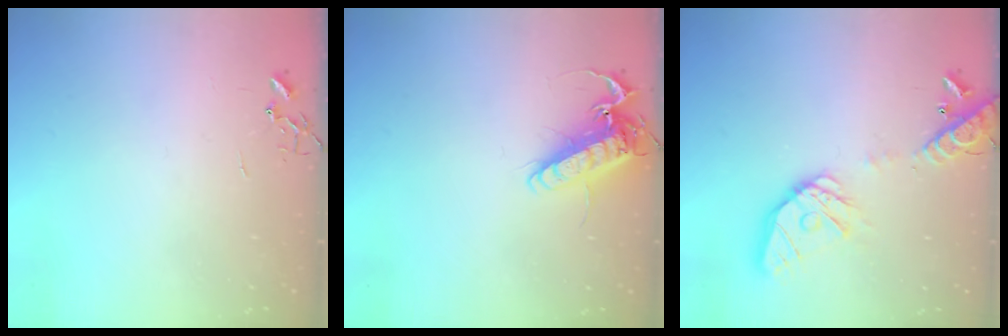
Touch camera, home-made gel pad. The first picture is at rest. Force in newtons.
{"total": 14.8, "press": 14.6, "slide": 2.4}
{"total": 16.7, "press": 16.5, "slide": 2.5}